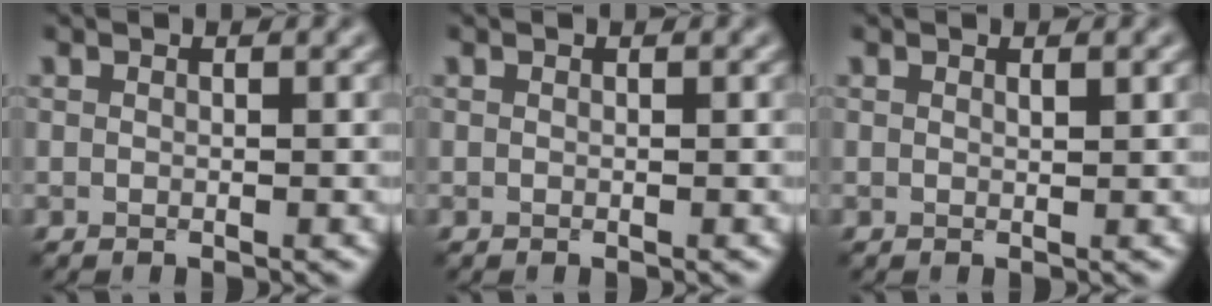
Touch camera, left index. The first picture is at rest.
{"total": 0.0}
{"total": 0.7, "force": [0.4, 0.1, 0.5], "torque": [-0.006, -0.002, 0.007]}